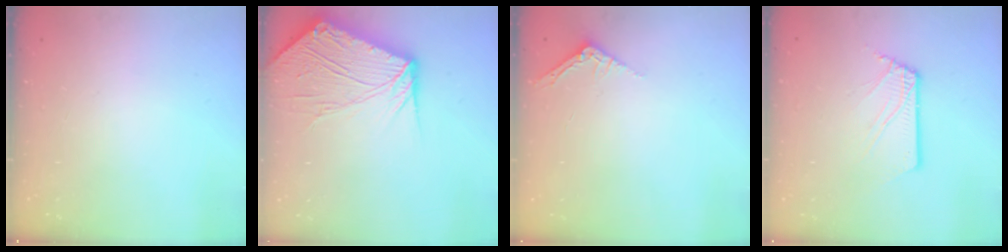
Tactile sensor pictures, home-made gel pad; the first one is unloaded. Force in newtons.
{"total": 16.8, "press": 16.7, "slide": 2.1}
{"total": 2.5, "press": 2.5, "slide": 0.2}
{"total": 2.5, "press": 2.5, "slide": 0.3}